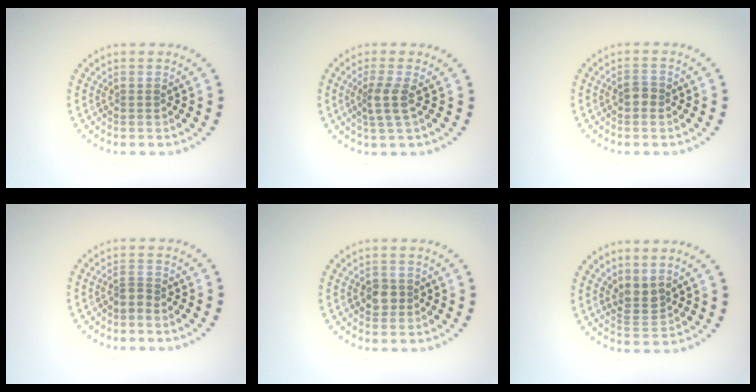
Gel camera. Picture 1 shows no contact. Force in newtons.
{"total": 2.2, "press": 1.8, "slide": 1.3}
{"total": 1.3, "press": 1.3, "slide": 0.2}
{"total": 1.0, "press": 0.6, "slide": 0.8}
{"total": 2.0, "press": 1.9, "slide": 0.4}
{"total": 2.2, "press": 1.8, "slide": 1.2}